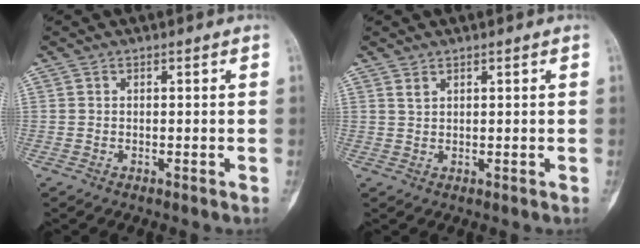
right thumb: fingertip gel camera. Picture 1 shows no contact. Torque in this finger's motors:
{"motor_torque": [-0.66, 0.23, 0.04, -0.32, -0.08]}